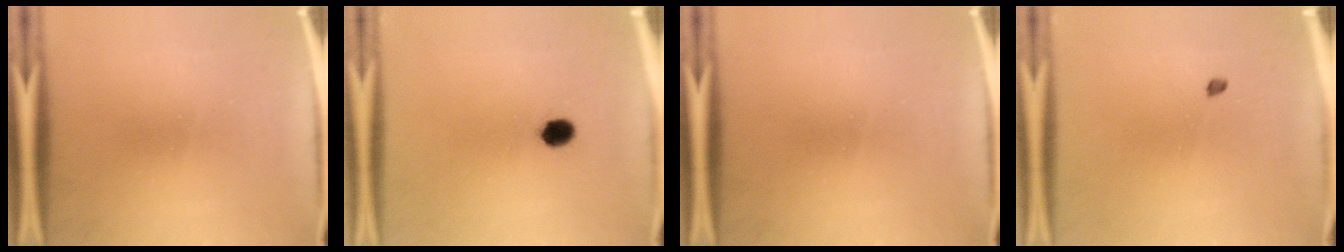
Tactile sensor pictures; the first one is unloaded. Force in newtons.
{"total": 3.5}
{"total": 0.0}
{"total": 0.9}